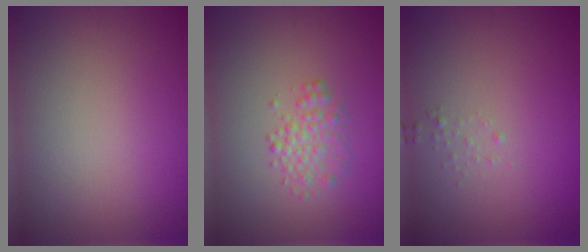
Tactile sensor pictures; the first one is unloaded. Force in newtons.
{"total": 2.0, "press": 2.0, "slide": 0.1}
{"total": 0.6, "press": 0.6, "slide": 0.1}